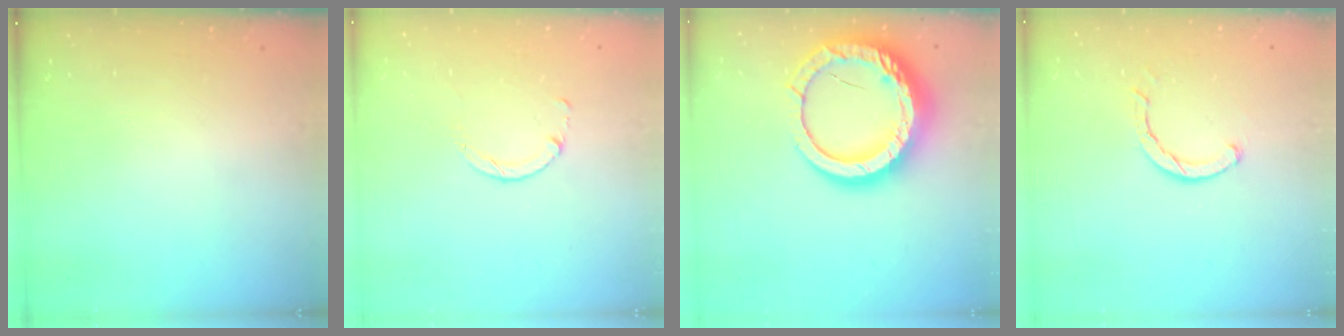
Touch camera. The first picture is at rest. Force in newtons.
{"total": 1.4, "press": 1.4, "slide": 0.2}
{"total": 21.8, "press": 21.7, "slide": 2.1}
{"total": 2.5, "press": 2.5, "slide": 0.1}